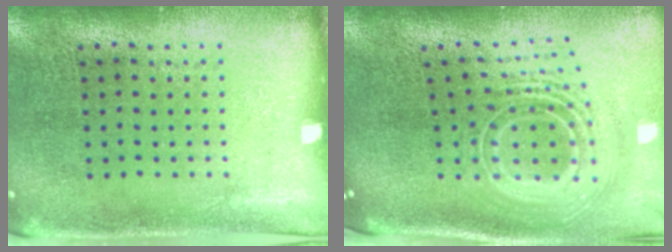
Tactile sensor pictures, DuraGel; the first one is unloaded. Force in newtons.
{"total": 2.8, "press": 1.9, "slide": 2.1}